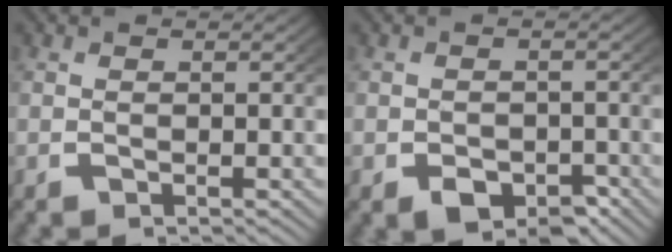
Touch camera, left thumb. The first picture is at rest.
{"total": 4.2, "force": [-2.1, 2.7, 2.3], "torque": [-0.034, -0.029, -0.027]}